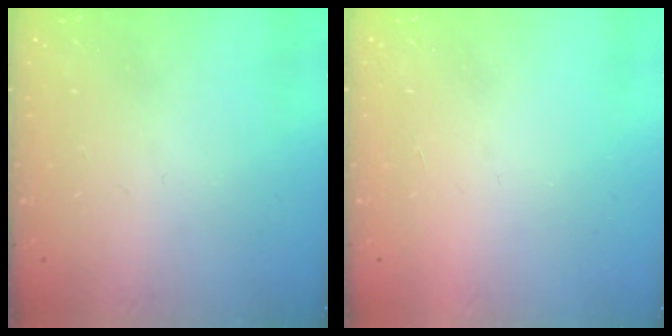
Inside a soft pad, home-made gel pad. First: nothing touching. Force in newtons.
{"total": 1.6, "press": 1.6, "slide": 0.1}